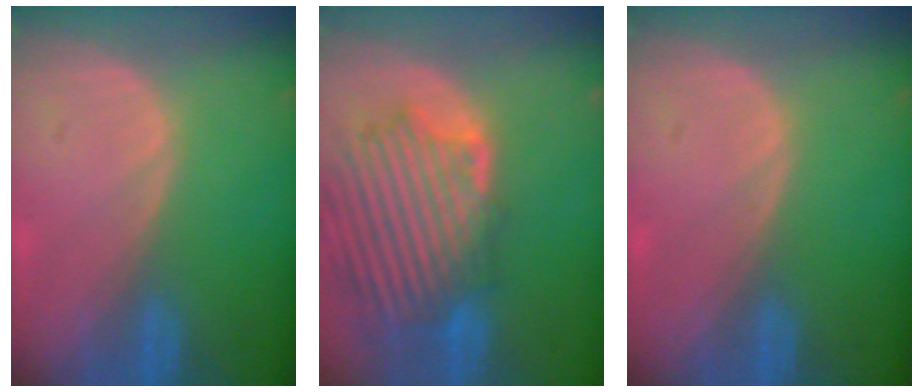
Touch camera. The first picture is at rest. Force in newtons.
{"total": 12.9, "press": 11.6, "slide": 5.7}
{"total": 0.0}